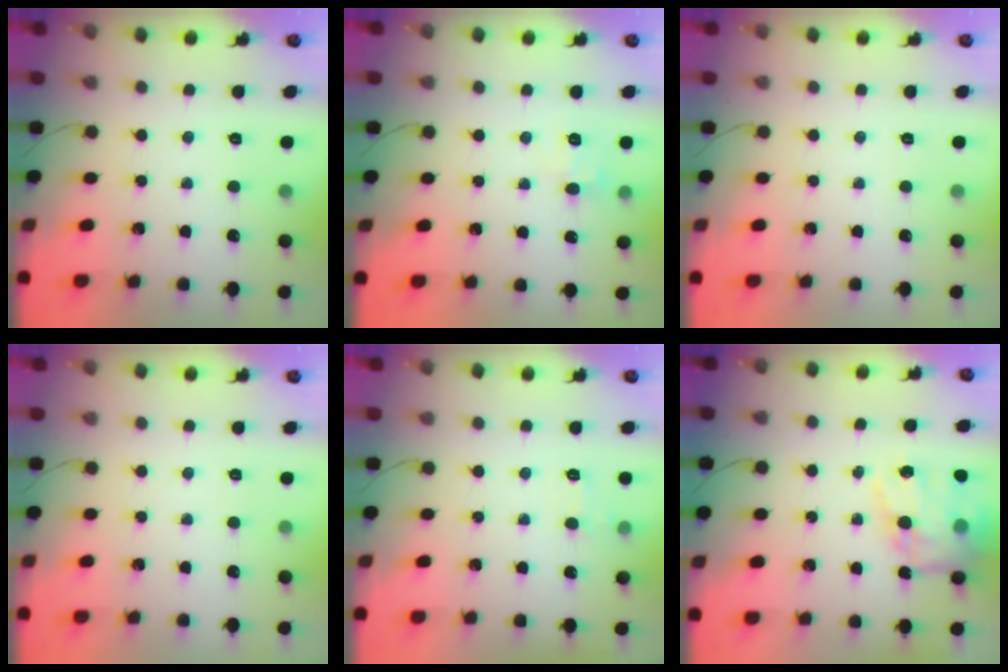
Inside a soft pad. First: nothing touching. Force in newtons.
{"total": 7.1, "press": 6.9, "slide": 1.7}
{"total": 0.0}
{"total": 0.0}
{"total": 5.6, "press": 5.3, "slide": 1.8}
{"total": 18.2, "press": 17.8, "slide": 3.9}